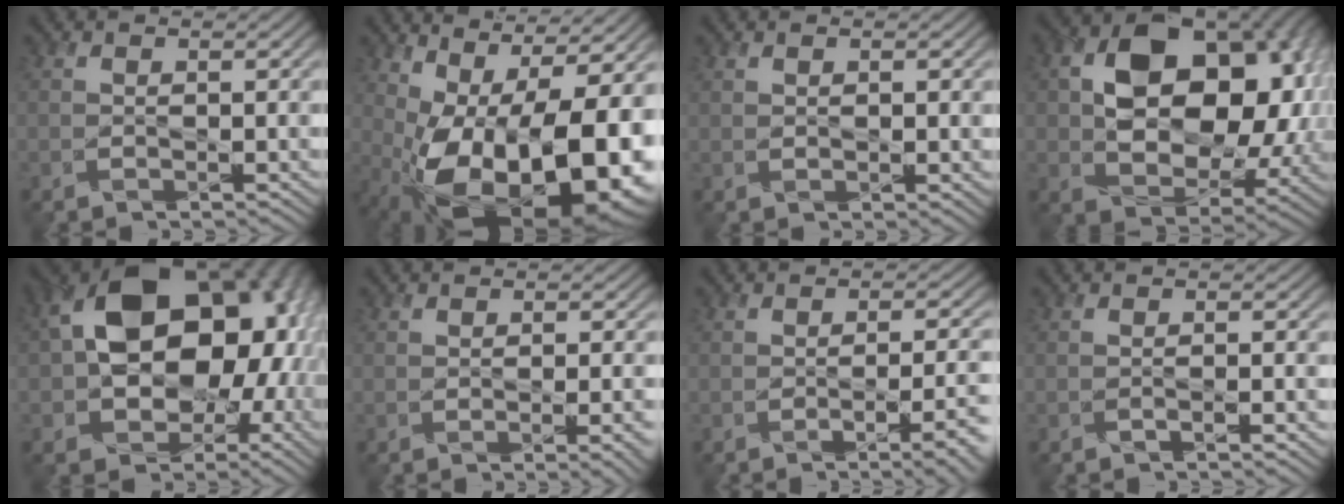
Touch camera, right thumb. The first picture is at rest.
{"total": 18.6, "force": [-2.8, 9.1, 16.0], "torque": [-0.227, -0.017, -0.026]}
{"total": 1.2, "force": [0.5, 0.4, 1.0], "torque": [-0.020, -0.001, 0.014]}
{"total": 17.8, "force": [2.4, 12.0, 13.0], "torque": [-0.206, -0.012, 0.060]}
{"total": 19.0, "force": [0.7, 13.4, 13.5], "torque": [-0.181, -0.005, 0.014]}
{"total": 3.6, "force": [-0.8, 1.0, 3.4], "torque": [-0.044, -0.005, -0.006]}
{"total": 7.2, "force": [-2.7, 2.3, 6.2], "torque": [-0.076, -0.010, -0.031]}
{"total": 1.1, "force": [-0.6, 0.0, 0.9], "torque": [-0.015, 0.000, -0.015]}